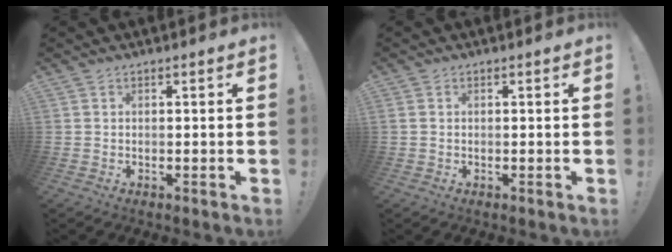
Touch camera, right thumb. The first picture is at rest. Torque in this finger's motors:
{"motor_torque": [-0.14, -0.16, -0.28, 0.12, 0.11]}